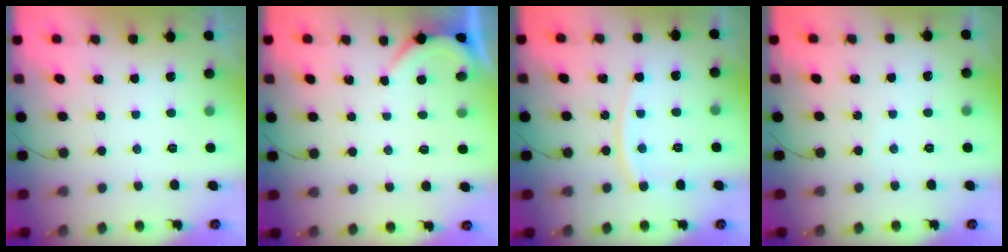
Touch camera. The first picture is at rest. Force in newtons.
{"total": 1.9, "press": 1.9, "slide": 0.2}
{"total": 9.5, "press": 9.5, "slide": 1.1}
{"total": 2.3, "press": 2.2, "slide": 0.3}